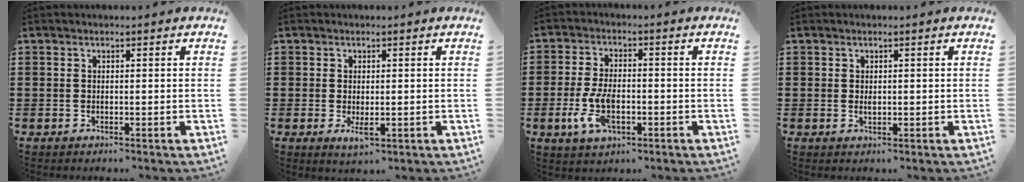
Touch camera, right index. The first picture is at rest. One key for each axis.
{"total": 2.4, "fx": -0.4, "fy": 0.8, "fz": 2.2, "tx": -0.046, "ty": -0.005, "tz": -0.007}
{"total": 6.9, "fx": -1.9, "fy": 3.2, "fz": 5.7, "tx": -0.140, "ty": -0.007, "tz": -0.041}
{"total": 1.0, "fx": 0.1, "fy": 0.4, "fz": 0.9, "tx": -0.018, "ty": 0.002, "tz": 0.002}